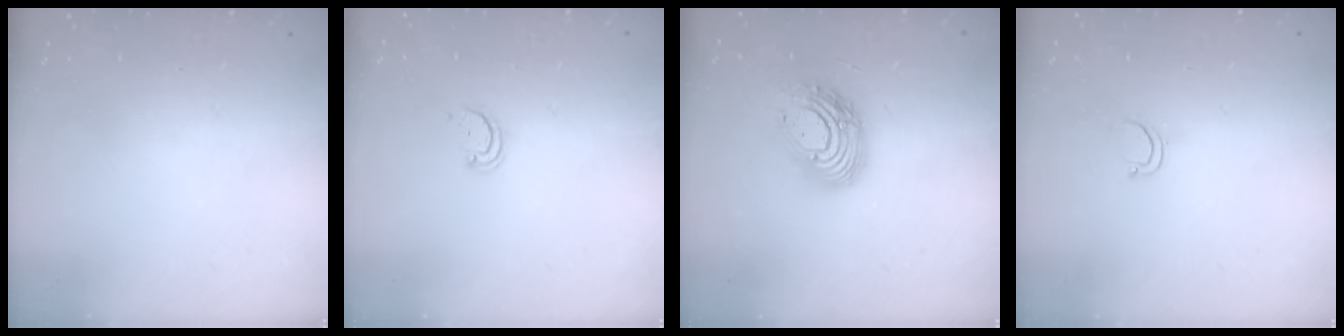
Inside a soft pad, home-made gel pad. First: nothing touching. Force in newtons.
{"total": 2.2, "press": 2.2, "slide": 0.4}
{"total": 14.3, "press": 14.2, "slide": 1.3}
{"total": 2.8, "press": 2.8, "slide": 0.2}